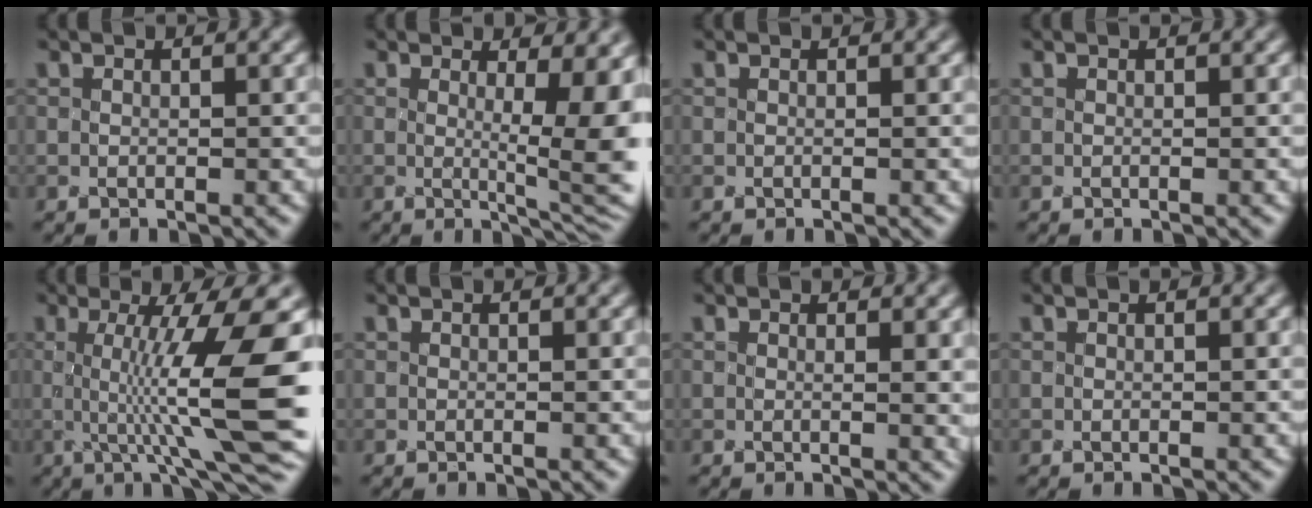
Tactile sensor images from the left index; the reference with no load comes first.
{"total": 9.5, "force": [0.7, 3.0, 8.9], "torque": [-0.074, 0.003, 0.017]}
{"total": 0.0}
{"total": 0.0}
{"total": 11.7, "force": [-0.5, 2.0, 11.5], "torque": [-0.164, 0.003, 0.006]}
{"total": 0.0}
{"total": 2.0, "force": [0.7, 0.9, 1.7], "torque": [-0.004, 0.007, 0.007]}
{"total": 0.0}